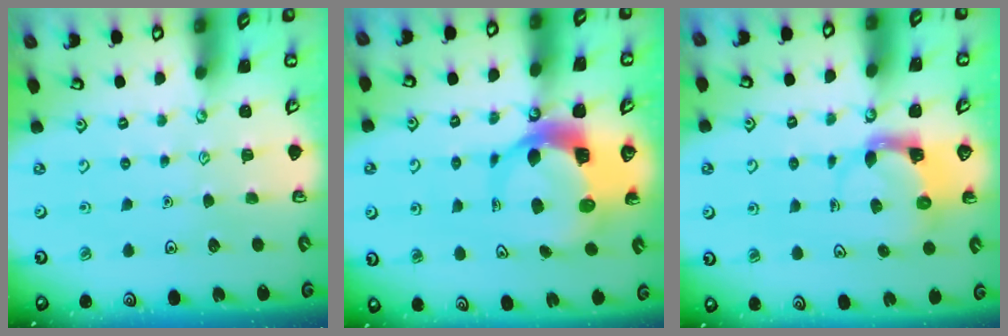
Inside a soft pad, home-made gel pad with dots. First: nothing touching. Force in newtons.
{"total": 8.6, "press": 8.5, "slide": 1.1}
{"total": 3.5, "press": 3.5, "slide": 0.5}